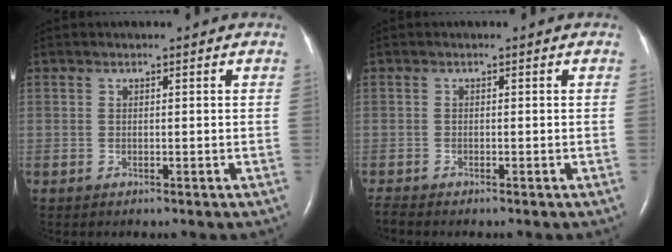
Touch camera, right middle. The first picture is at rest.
{"total": 0.9, "force": [-0.9, -0.2, 0.1], "torque": [-0.009, -0.006, -0.019]}